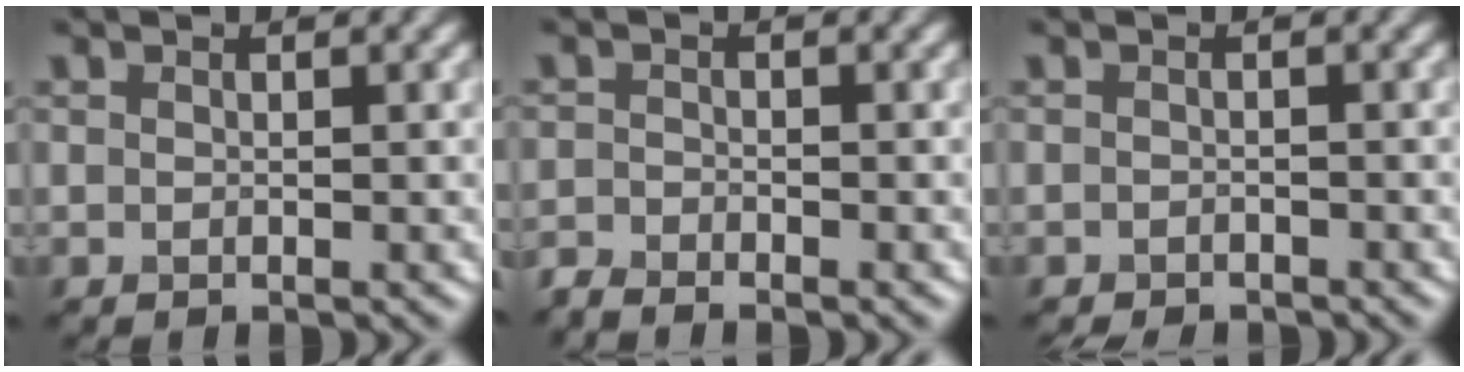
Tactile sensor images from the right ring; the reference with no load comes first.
{"total": 1.9, "force": [-1.8, 0.2, 0.4], "torque": [-0.010, -0.004, -0.043]}
{"total": 1.3, "force": [-1.2, 0.4, 0.2], "torque": [0.000, -0.002, -0.020]}